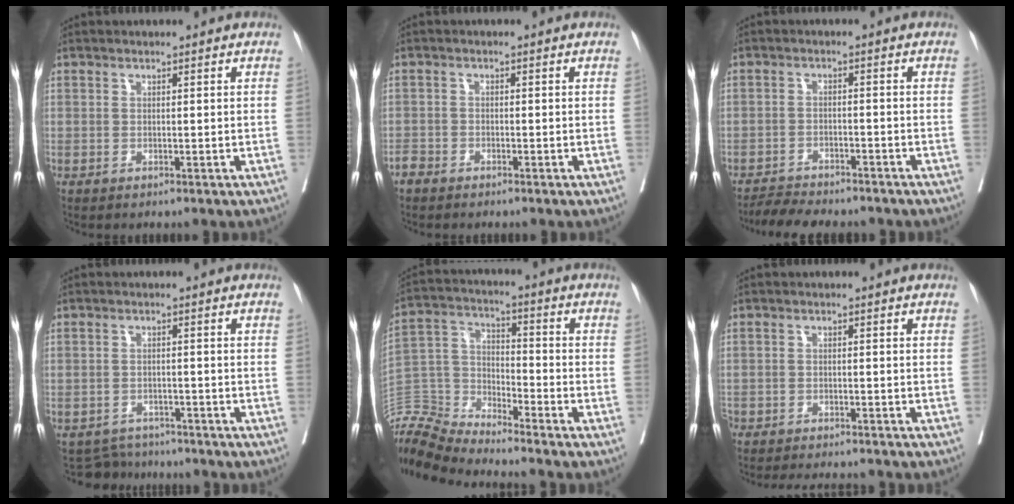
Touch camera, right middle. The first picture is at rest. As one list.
[{"total": 1.5, "force": [-1.3, 0.7, 0.2], "torque": [-0.008, 0.000, -0.026]}, {"total": 7.6, "force": [-7.1, 1.3, 2.4], "torque": [-0.031, -0.006, -0.107]}, {"total": 3.9, "force": [-3.6, 0.9, -1.2], "torque": [0.019, 0.005, -0.057]}, {"total": 11.2, "force": [-11.2, -0.1, 1.0], "torque": [-0.029, 0.029, -0.226]}, {"total": 8.9, "force": [-8.2, 1.4, 3.1], "torque": [-0.040, -0.013, -0.111]}]